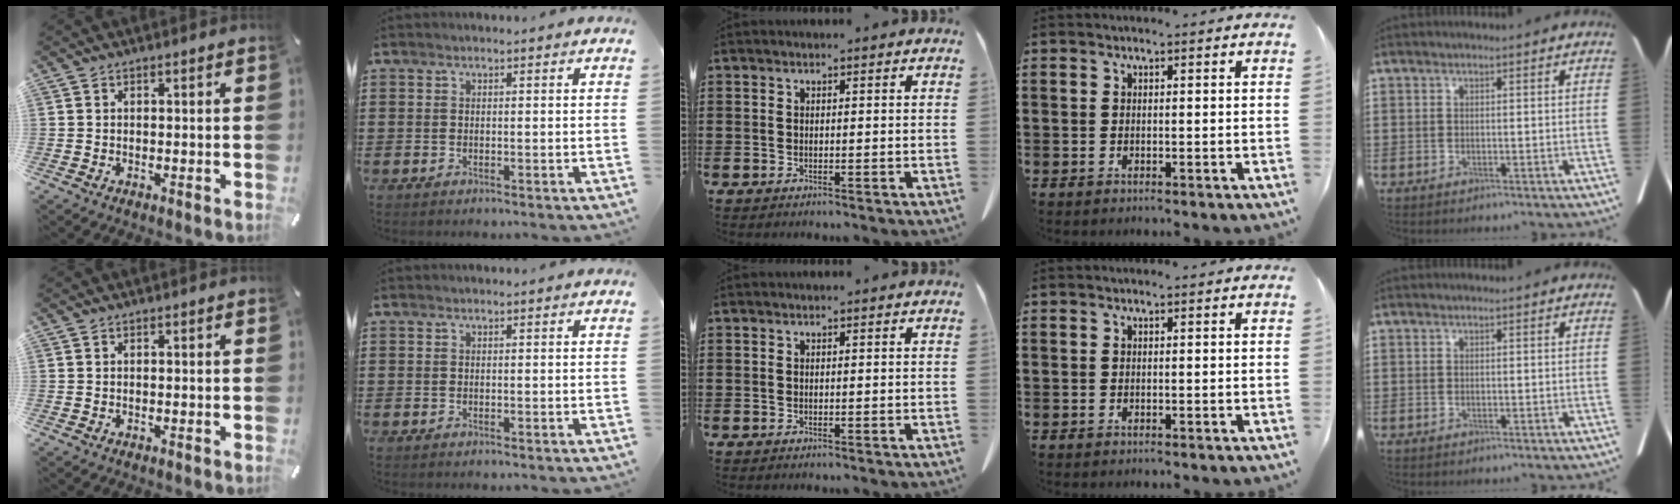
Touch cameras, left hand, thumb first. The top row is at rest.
{}